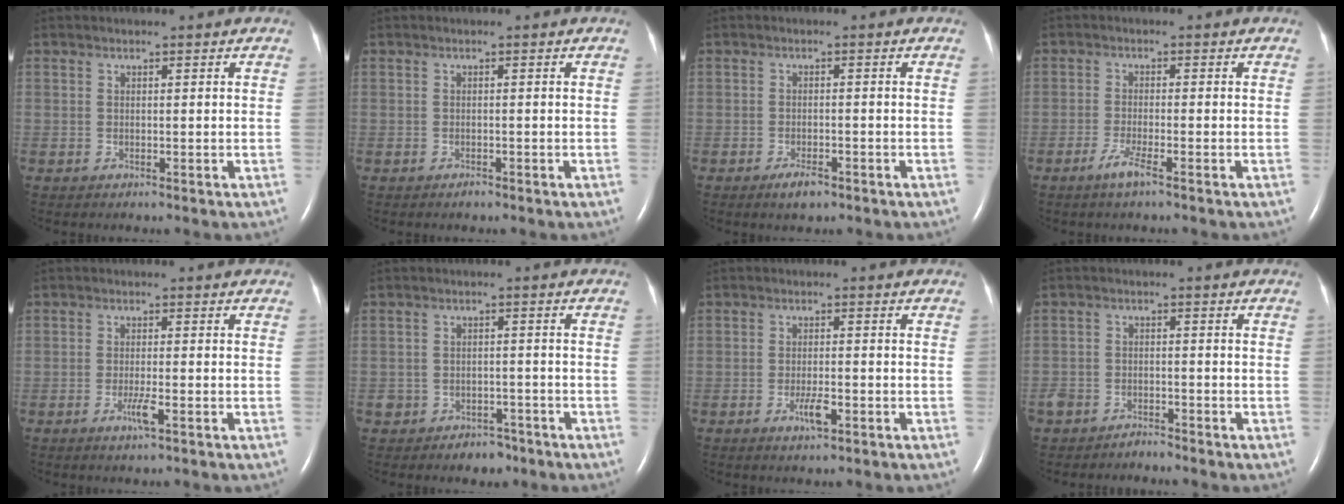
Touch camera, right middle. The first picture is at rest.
{"total": 0.7, "force": [-0.6, 0.2, 0.3], "torque": [-0.009, -0.001, -0.007]}
{"total": 2.6, "force": [-1.8, 0.8, 1.7], "torque": [-0.037, -0.002, -0.029]}
{"total": 2.9, "force": [-1.9, -0.1, 2.2], "torque": [-0.053, -0.007, -0.040]}
{"total": 2.5, "force": [-1.2, 0.0, 2.1], "torque": [-0.043, -0.005, -0.023]}
{"total": 3.5, "force": [-2.3, 2.5, 0.6], "torque": [-0.010, 0.014, -0.028]}
{"total": 3.0, "force": [-1.4, 0.6, 2.5], "torque": [-0.050, -0.002, -0.024]}
{"total": 3.0, "force": [-2.7, 1.2, 0.2], "torque": [-0.005, 0.000, -0.049]}